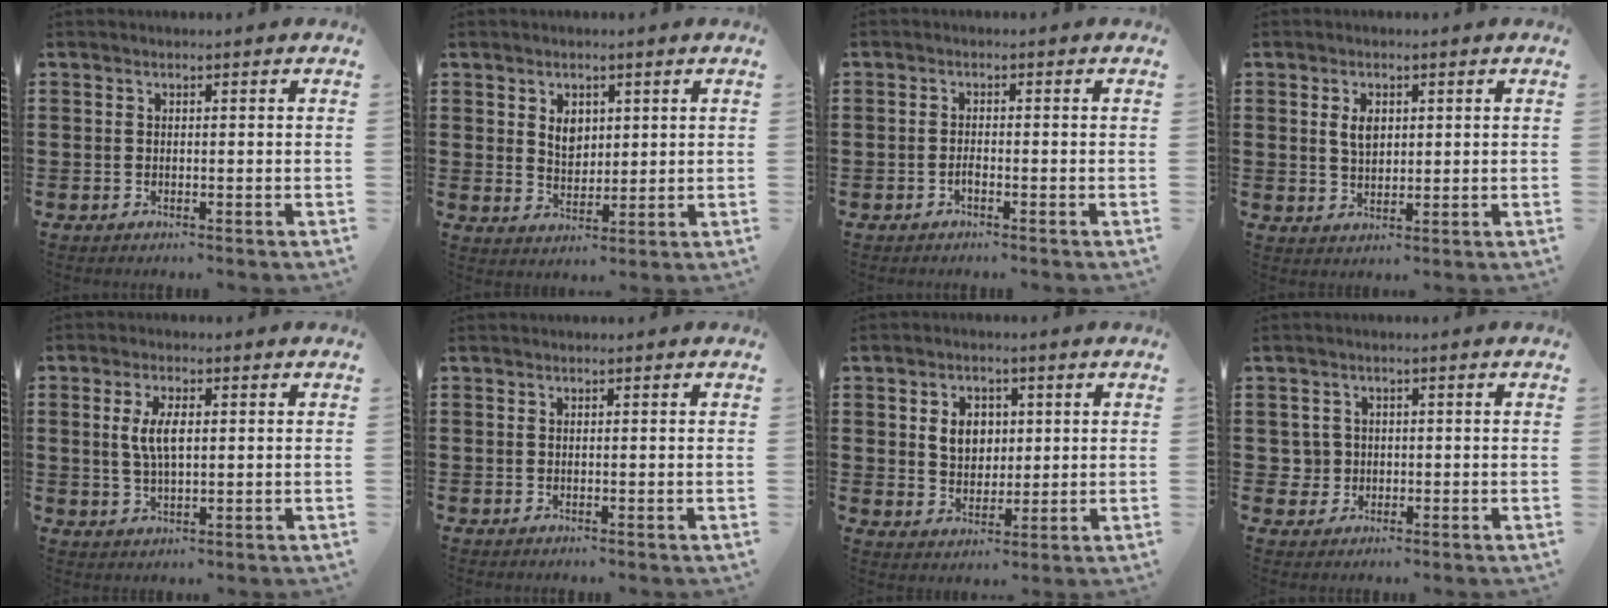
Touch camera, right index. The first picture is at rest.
{"total": 3.5, "force": [1.4, 2.4, 2.1], "torque": [-0.041, 0.005, 0.024]}
{"total": 1.1, "force": [-0.8, 0.3, 0.7], "torque": [-0.016, -0.005, -0.013]}
{"total": 3.1, "force": [1.0, 1.8, 2.4], "torque": [-0.045, 0.004, 0.014]}
{"total": 5.0, "force": [0.8, 1.9, 4.5], "torque": [-0.100, 0.005, 0.008]}
{"total": 0.0}
{"total": 4.9, "force": [1.0, 3.9, 2.7], "torque": [-0.060, 0.010, 0.014]}
{"total": 2.5, "force": [-0.2, 2.5, 0.5], "torque": [-0.021, 0.008, -0.007]}